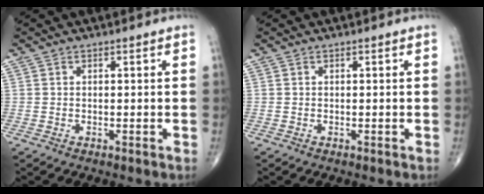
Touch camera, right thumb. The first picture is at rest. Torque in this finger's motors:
{"motor_torque": [0.00, 0.00, 0.00, 0.00, 0.00]}